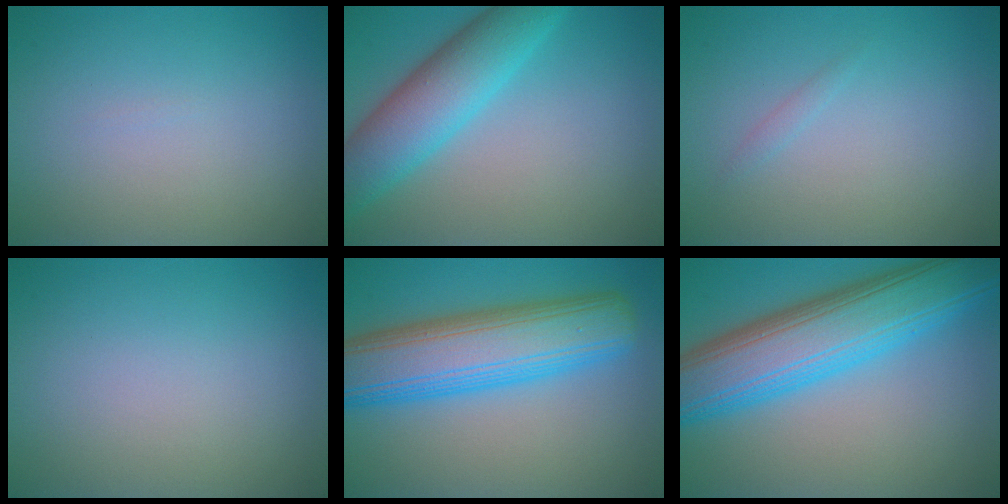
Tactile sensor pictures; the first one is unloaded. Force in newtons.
{"total": 7.0, "press": 7.0, "slide": 0.2}
{"total": 0.5, "press": 0.5, "slide": 0.0}
{"total": 0.0}
{"total": 10.3, "press": 10.3, "slide": 0.5}
{"total": 10.8, "press": 10.8, "slide": 0.2}